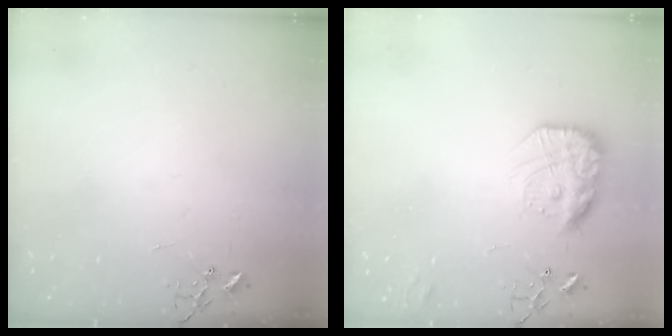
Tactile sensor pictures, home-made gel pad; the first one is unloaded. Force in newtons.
{"total": 16.5, "press": 16.4, "slide": 1.3}